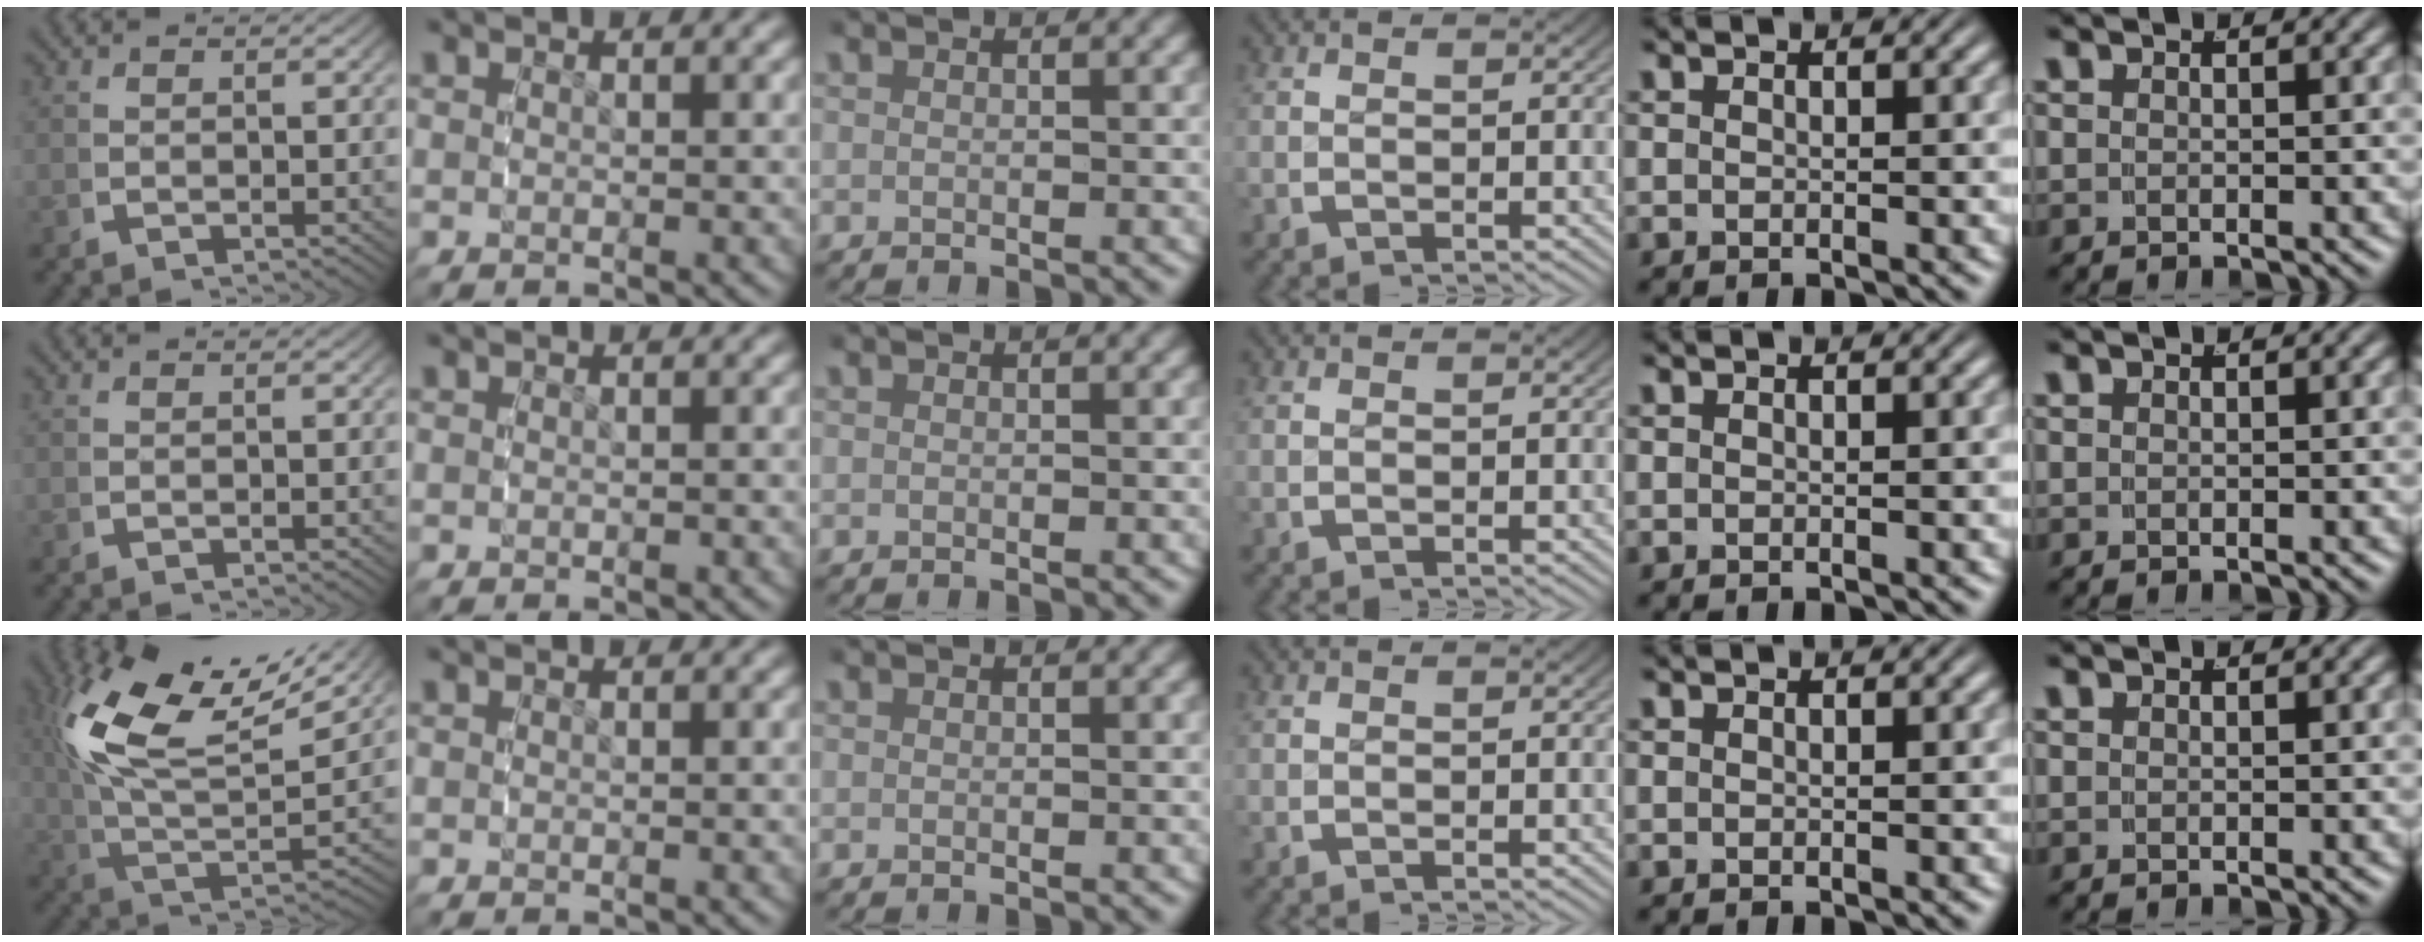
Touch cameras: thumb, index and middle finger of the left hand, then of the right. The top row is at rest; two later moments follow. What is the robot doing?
{"motion": "grasp_and_lifting", "object": "camera"}